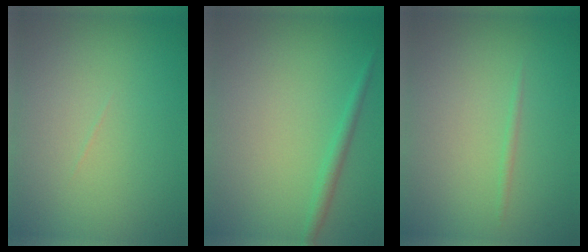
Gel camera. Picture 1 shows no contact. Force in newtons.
{"total": 1.5, "press": 1.5, "slide": 0.1}
{"total": 0.5, "press": 0.5, "slide": 0.1}